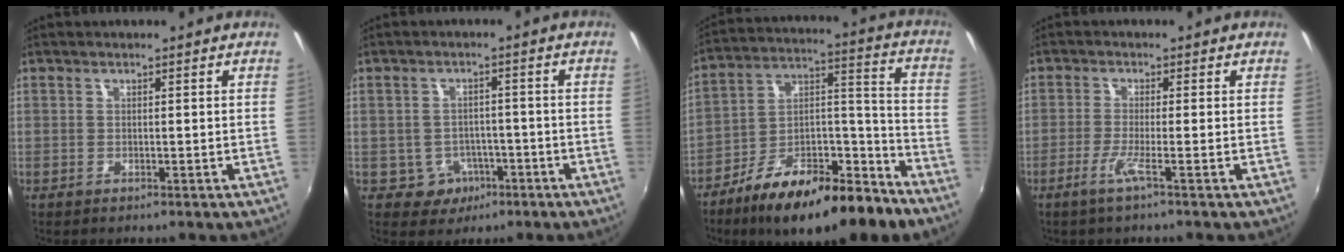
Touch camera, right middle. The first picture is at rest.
{"total": 5.1, "force": [-2.4, 4.4, 0.9], "torque": [-0.032, 0.010, -0.024]}
{"total": 21.2, "force": [-14.2, 6.6, 14.3], "torque": [-0.237, 0.001, -0.229]}
{"total": 3.7, "force": [-2.2, -0.7, 2.9], "torque": [-0.073, -0.011, -0.045]}